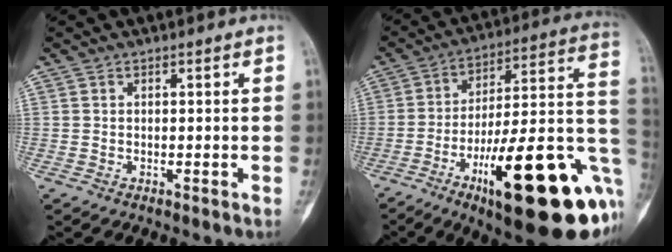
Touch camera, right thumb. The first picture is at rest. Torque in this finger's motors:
{"motor_torque": [3.16, 1.84, 1.37, -1.40, 0.71]}